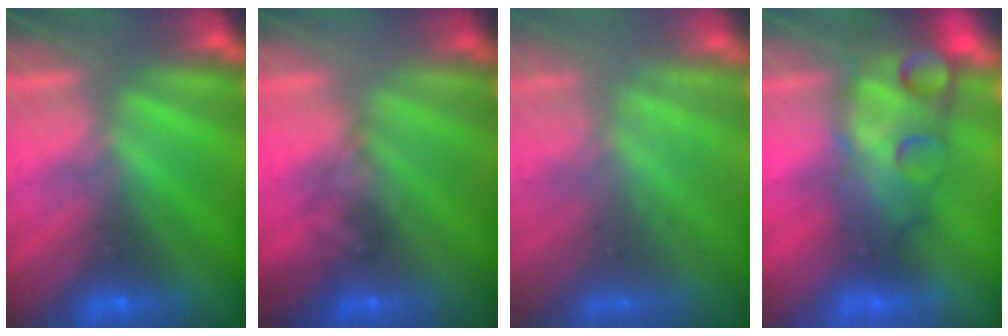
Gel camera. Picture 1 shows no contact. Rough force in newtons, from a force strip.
{"total": 1.5}
{"total": 2.9}
{"total": 7.7}